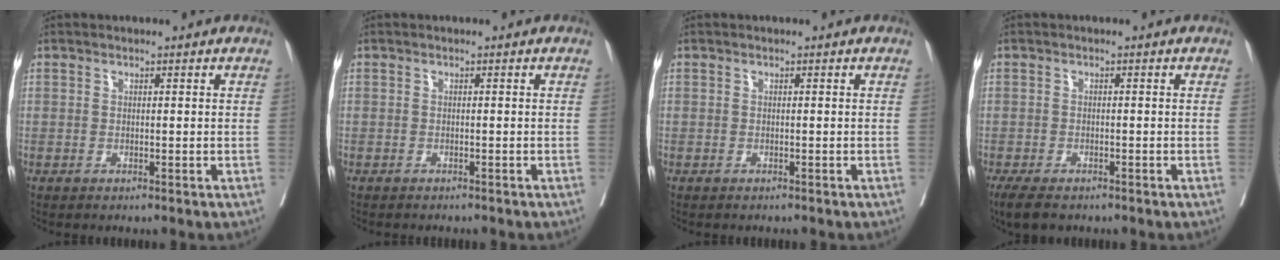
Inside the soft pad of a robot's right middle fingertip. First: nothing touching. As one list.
[{"total": 3.0, "force": [-2.7, 0.6, 1.0], "torque": [-0.016, -0.005, -0.033]}, {"total": 0.9, "force": [-0.9, 0.2, 0.2], "torque": [-0.006, -0.002, -0.015]}, {"total": 4.6, "force": [-3.6, 1.6, 2.5], "torque": [-0.044, -0.011, -0.055]}]